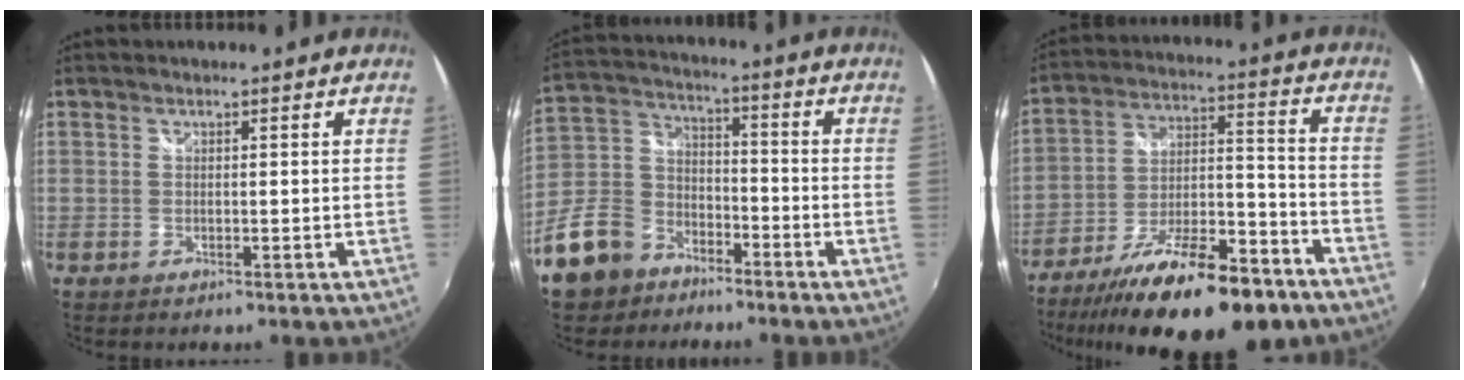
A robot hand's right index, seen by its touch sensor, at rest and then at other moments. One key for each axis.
{"total": 16.4, "fx": -10.6, "fy": 10.8, "fz": 6.2, "tx": -0.178, "ty": 0.031, "tz": -0.182}
{"total": 24.9, "fx": -17.6, "fy": 8.3, "fz": 15.5, "tx": -0.274, "ty": -0.021, "tz": -0.263}